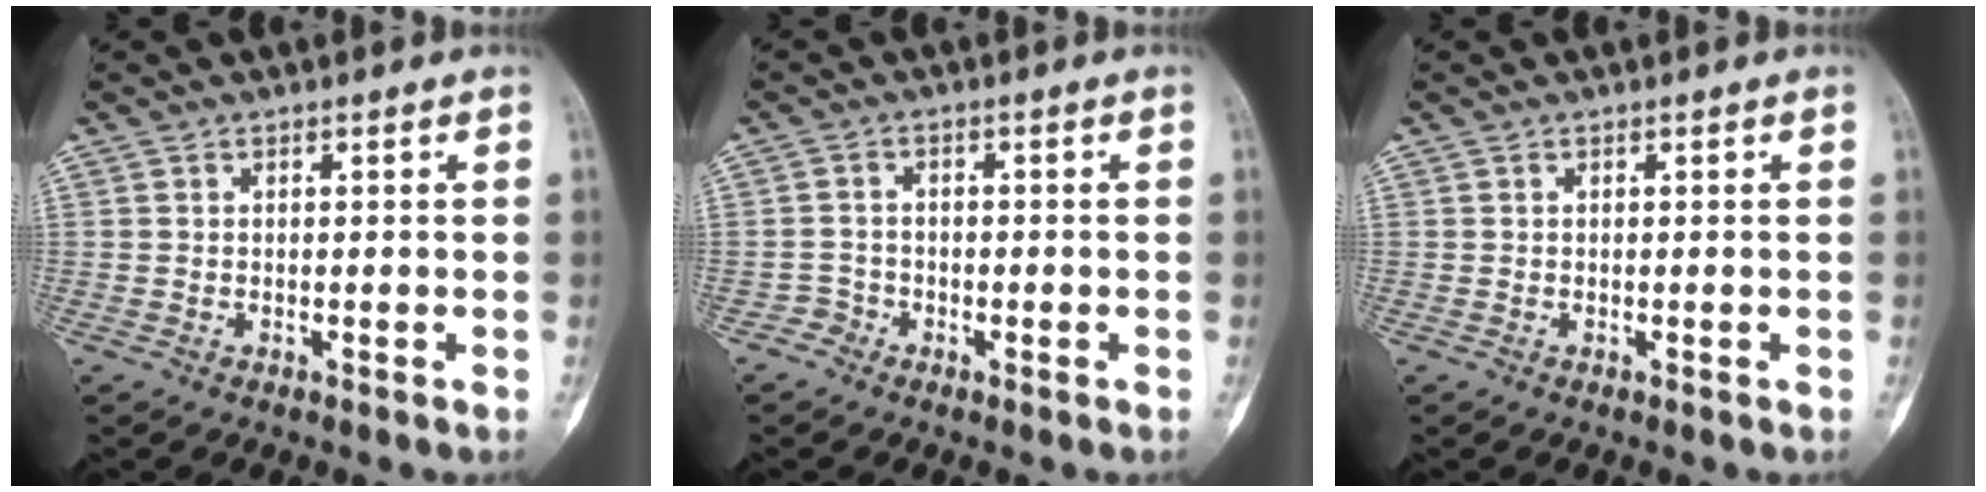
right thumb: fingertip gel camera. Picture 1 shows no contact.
{"total": 2.2, "force": [-1.4, 1.6, -0.3], "torque": [0.017, 0.010, -0.034]}
{"total": 0.0}